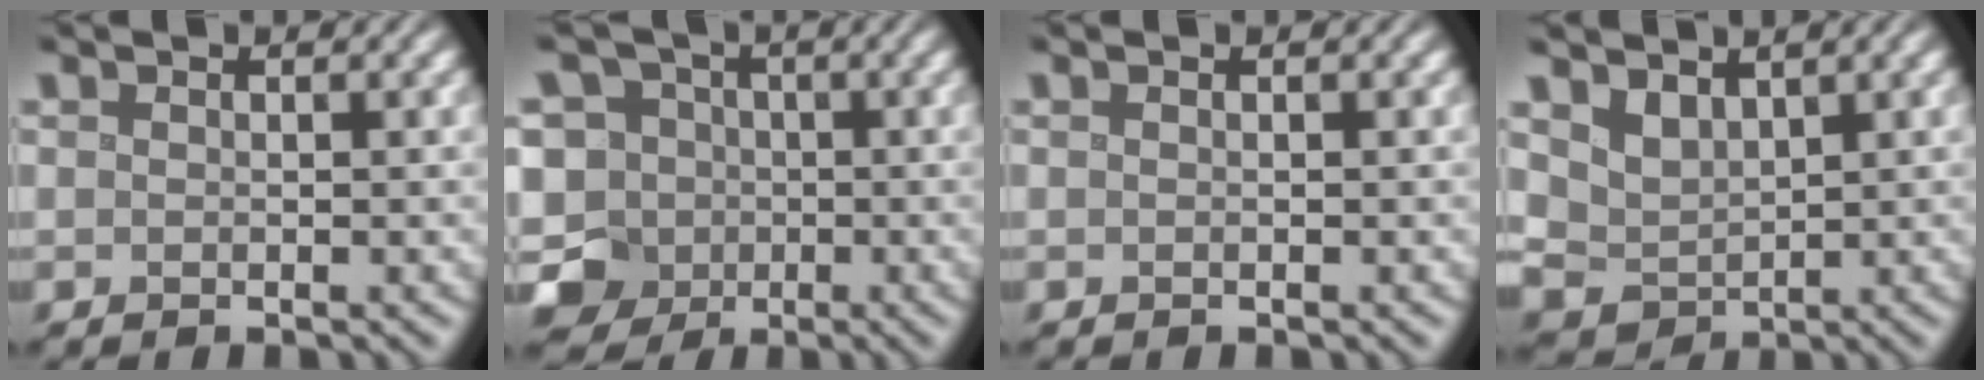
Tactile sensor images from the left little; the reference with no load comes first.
{"total": 8.1, "force": [-2.4, 7.3, 2.7], "torque": [-0.059, 0.014, -0.067]}
{"total": 0.0}
{"total": 2.9, "force": [1.6, 2.0, 1.2], "torque": [-0.032, -0.007, 0.029]}